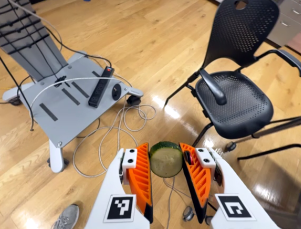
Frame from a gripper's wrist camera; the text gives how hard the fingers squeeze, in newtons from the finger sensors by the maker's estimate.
{"total": 8.4, "left": 8.1, "right": 8.7}